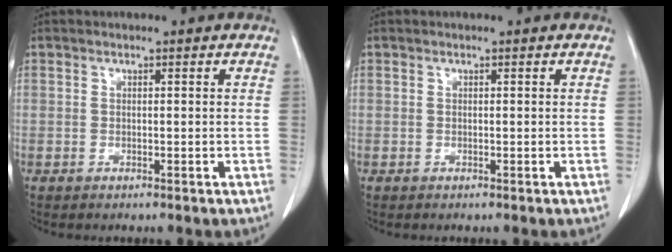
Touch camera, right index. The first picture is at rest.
{"total": 0.0}